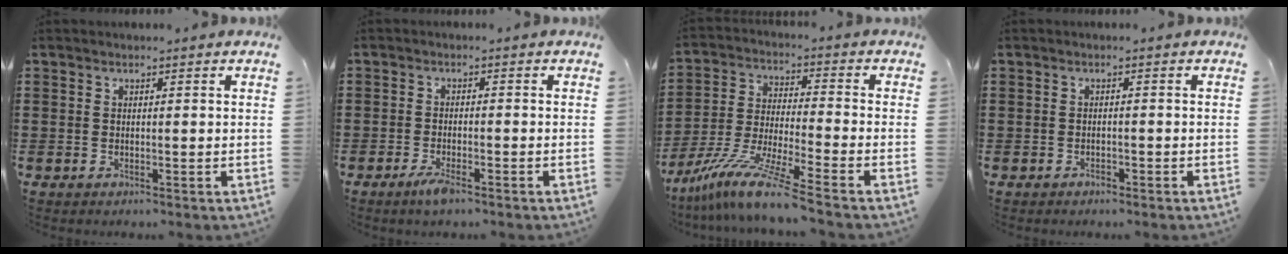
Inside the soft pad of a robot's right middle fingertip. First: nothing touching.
{"total": 2.7, "force": [-1.8, 0.7, 1.9], "torque": [-0.046, -0.002, -0.037]}
{"total": 10.7, "force": [-8.7, -0.2, 6.2], "torque": [-0.130, -0.002, -0.177]}
{"total": 0.9, "force": [-0.8, 0.4, 0.2], "torque": [-0.005, 0.001, -0.018]}